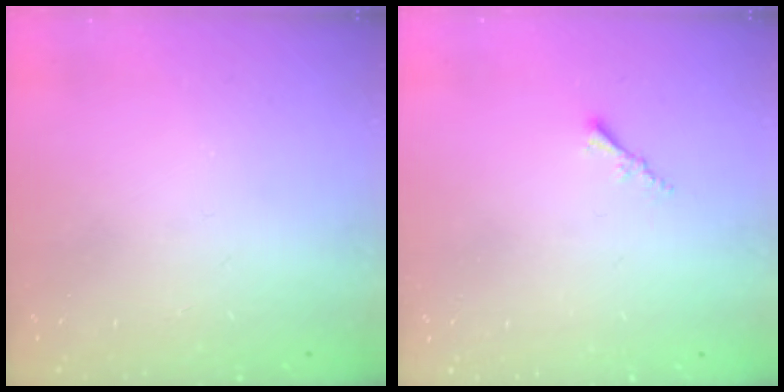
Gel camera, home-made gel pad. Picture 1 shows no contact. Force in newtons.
{"total": 1.5, "press": 1.5, "slide": 0.4}